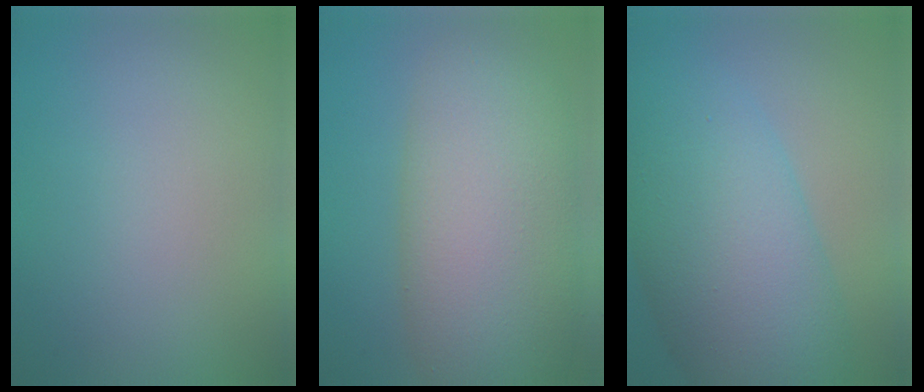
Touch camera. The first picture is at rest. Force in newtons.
{"total": 11.9, "press": 11.8, "slide": 0.6}
{"total": 10.9, "press": 10.9, "slide": 0.2}